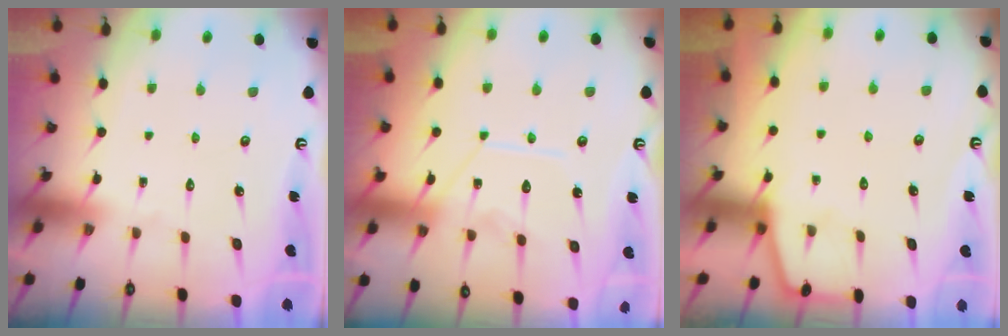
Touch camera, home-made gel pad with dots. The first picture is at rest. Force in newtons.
{"total": 12.6, "press": 12.5, "slide": 1.2}
{"total": 2.7, "press": 2.7, "slide": 0.4}